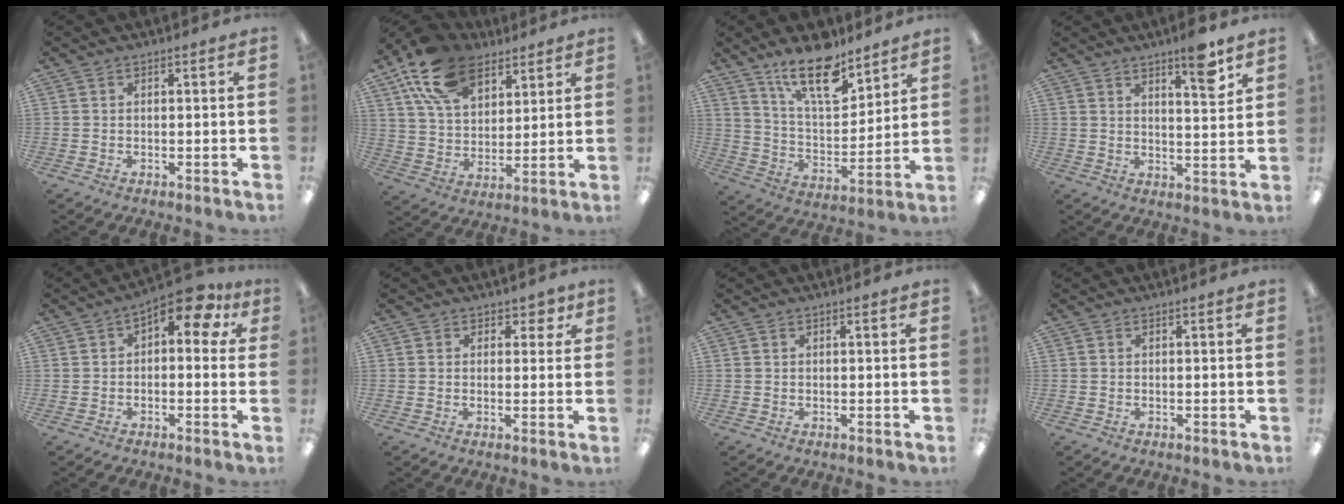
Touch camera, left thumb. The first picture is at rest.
{"total": 17.6, "force": [10.6, 10.3, 9.5], "torque": [-0.180, -0.029, 0.199]}
{"total": 17.0, "force": [12.3, 6.4, 9.8], "torque": [-0.155, -0.073, 0.209]}
{"total": 8.0, "force": [5.7, 1.6, 5.3], "torque": [-0.062, -0.038, 0.088]}
{"total": 9.0, "force": [4.0, 4.1, 6.9], "torque": [-0.090, -0.021, 0.060]}
{"total": 2.8, "force": [1.5, 2.2, 0.9], "torque": [0.005, -0.002, 0.022]}
{"total": 0.0}
{"total": 0.0}